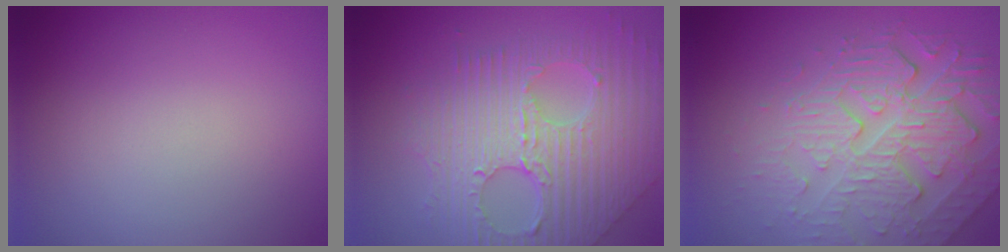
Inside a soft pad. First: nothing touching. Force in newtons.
{"total": 9.1, "press": 6.3, "slide": 6.6}
{"total": 4.8, "press": 4.4, "slide": 1.9}